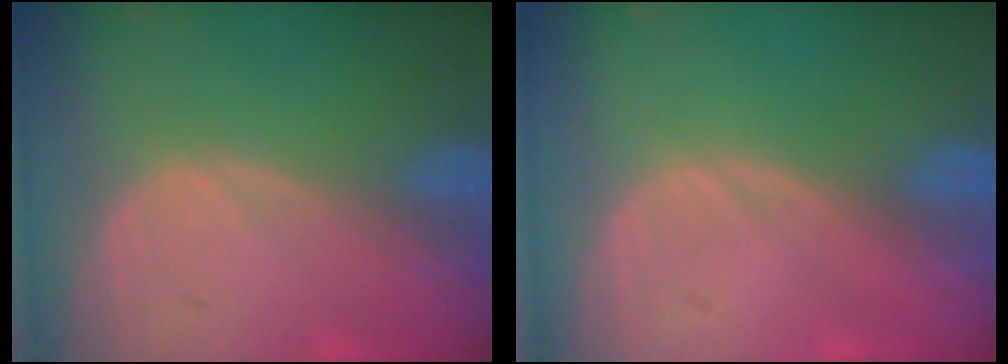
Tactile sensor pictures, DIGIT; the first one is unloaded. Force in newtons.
{"total": 0.0}